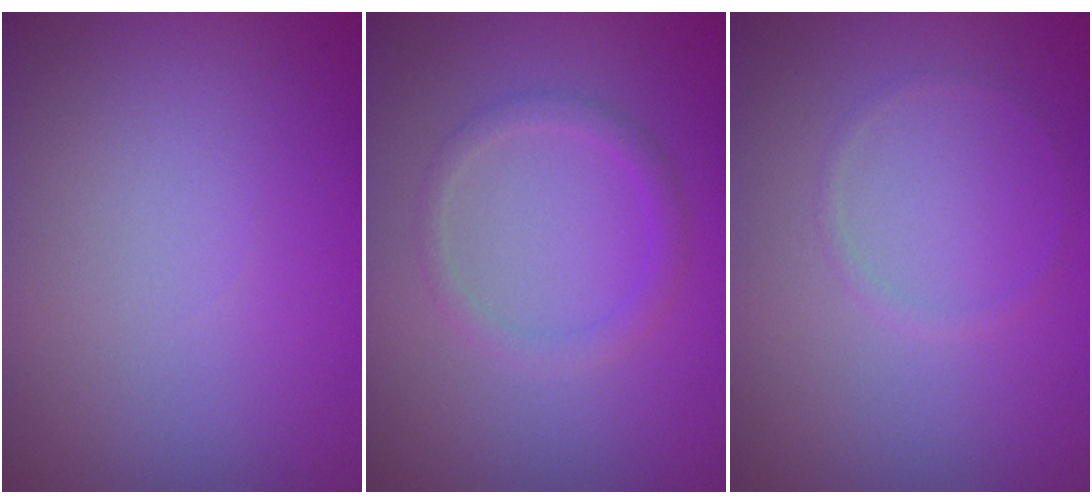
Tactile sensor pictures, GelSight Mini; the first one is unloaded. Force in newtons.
{"total": 1.6, "press": 1.6, "slide": 0.0}
{"total": 0.6, "press": 0.6, "slide": 0.0}